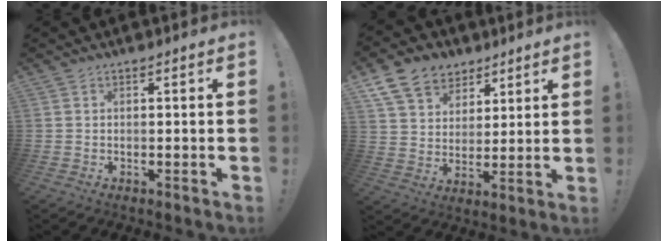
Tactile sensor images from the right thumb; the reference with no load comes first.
{"total": 12.5, "force": [7.5, 9.2, 4.1], "torque": [-0.071, -0.045, 0.151]}